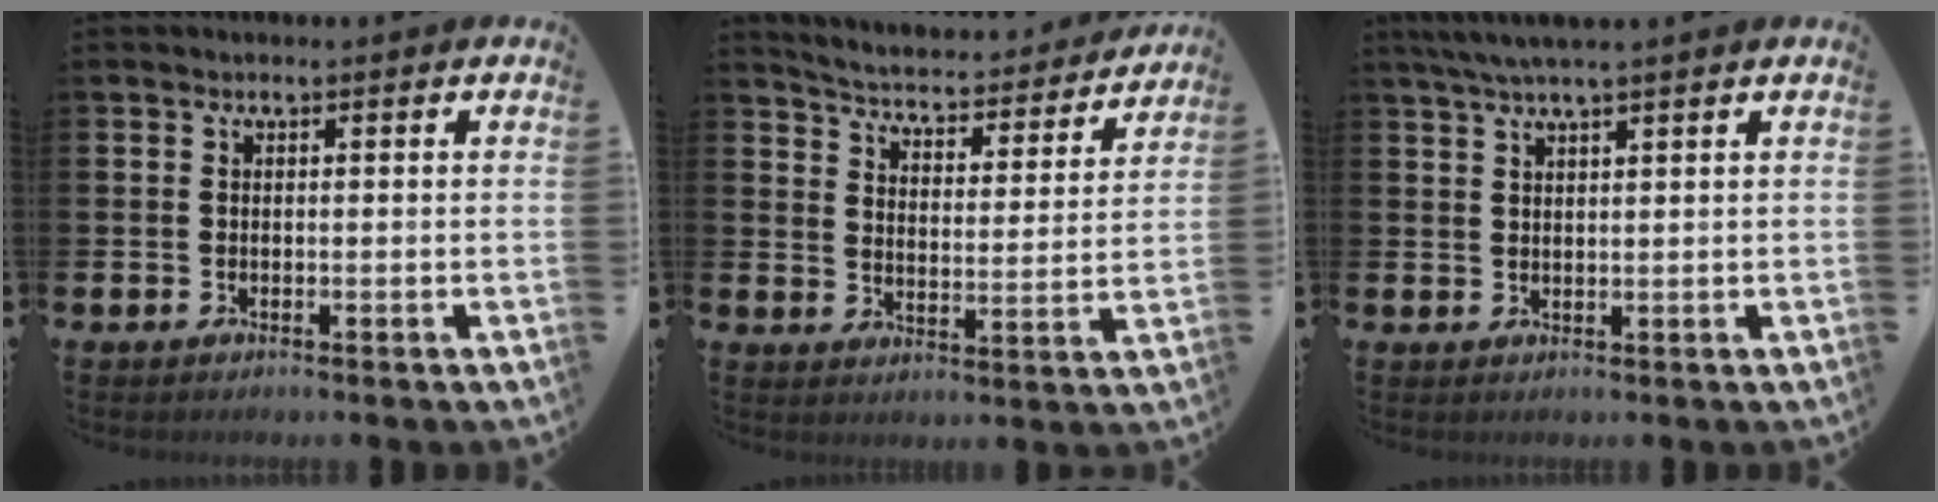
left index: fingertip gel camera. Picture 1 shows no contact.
{"total": 4.5, "force": [4.4, 0.6, 0.8], "torque": [-0.039, -0.042, 0.067]}
{"total": 3.4, "force": [2.8, -0.1, 1.8], "torque": [-0.043, -0.002, 0.051]}